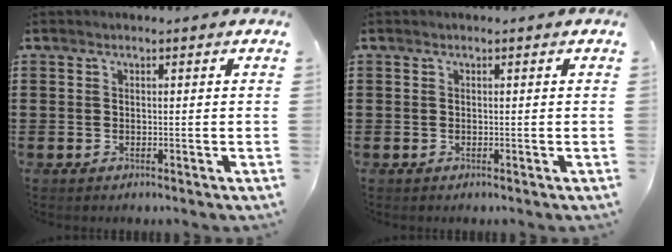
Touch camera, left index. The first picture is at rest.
{"total": 0.0}